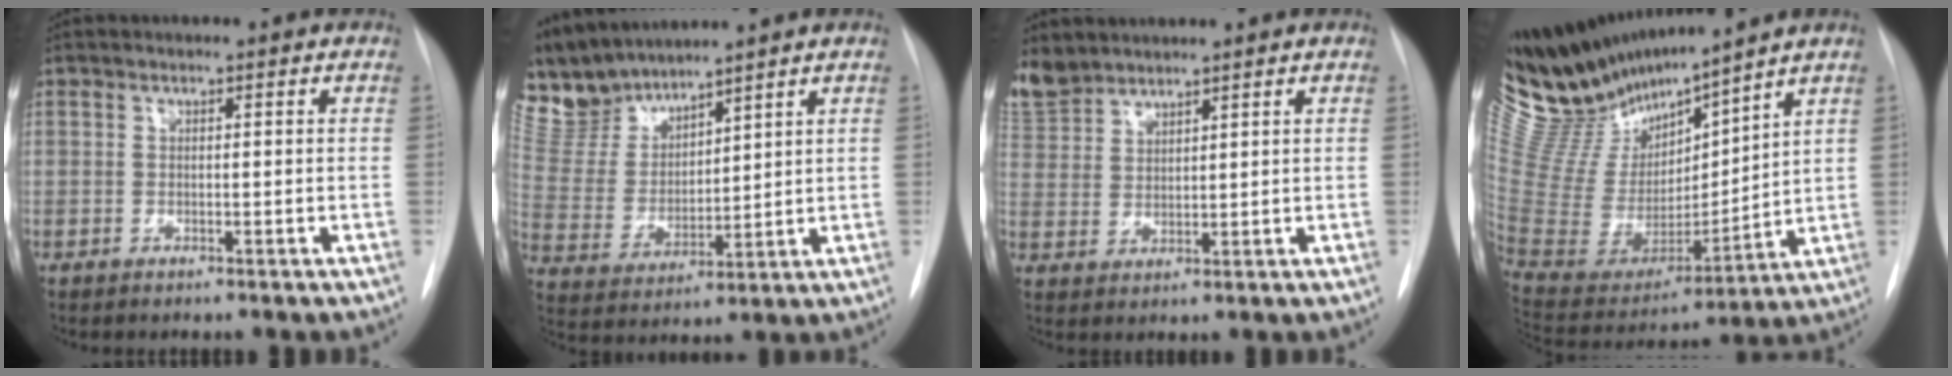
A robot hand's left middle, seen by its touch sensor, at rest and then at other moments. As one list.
[{"total": 10.2, "force": [9.6, 2.5, 2.2], "torque": [-0.067, 0.007, 0.210]}, {"total": 6.9, "force": [6.4, 2.4, 0.9], "torque": [-0.027, 0.007, 0.141]}, {"total": 20.7, "force": [18.4, 3.9, 8.5], "torque": [-0.172, -0.013, 0.360]}]